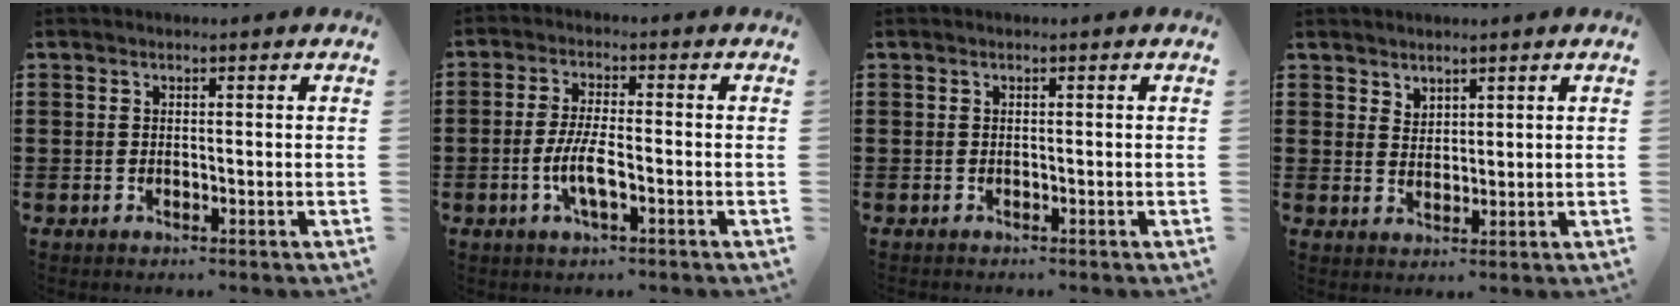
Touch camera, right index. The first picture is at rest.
{"total": 5.1, "force": [-1.8, 1.1, 4.6], "torque": [-0.105, -0.007, -0.040]}
{"total": 0.0}
{"total": 1.8, "force": [1.6, 0.8, 0.0], "torque": [-0.003, 0.003, 0.032]}